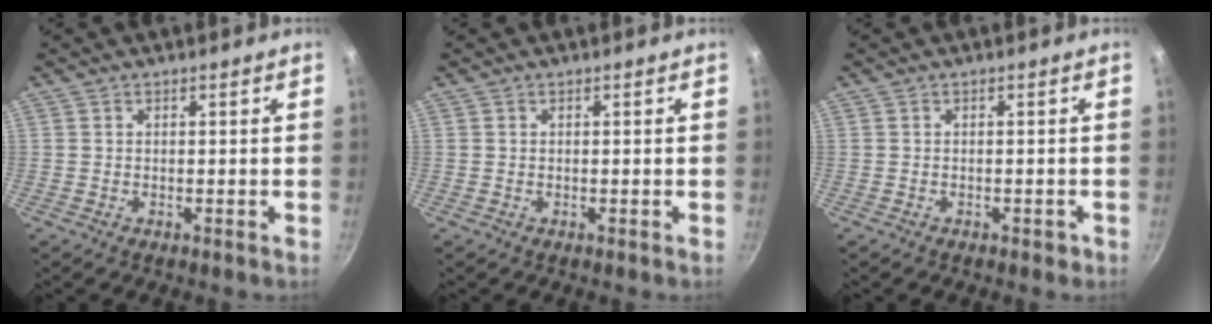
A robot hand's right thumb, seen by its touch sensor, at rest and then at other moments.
{"total": 0.0}
{"total": 1.0, "force": [-0.6, 0.7, 0.5], "torque": [0.002, 0.010, -0.001]}